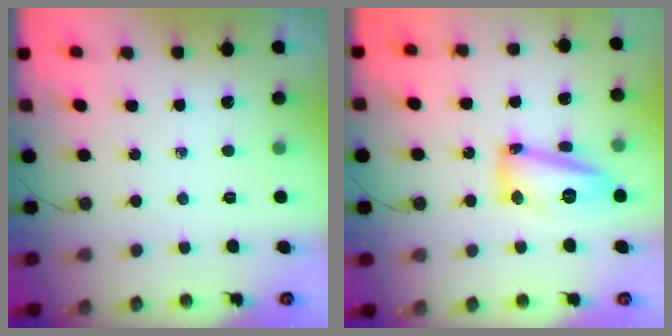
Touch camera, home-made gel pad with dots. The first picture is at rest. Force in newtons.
{"total": 18.4, "press": 15.6, "slide": 9.7}